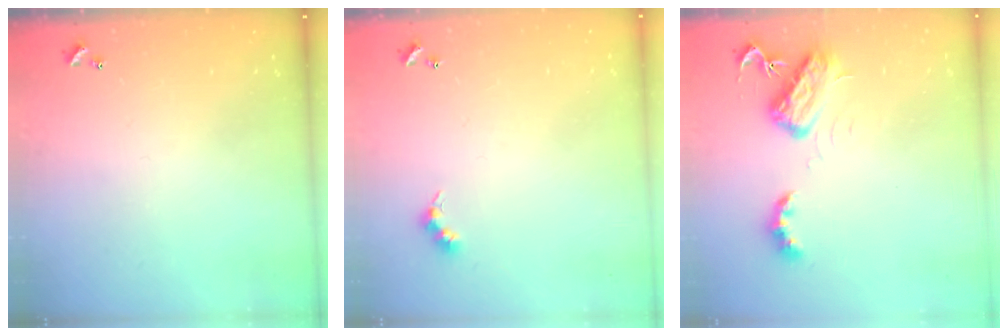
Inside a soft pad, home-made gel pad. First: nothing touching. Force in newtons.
{"total": 3.9, "press": 3.8, "slide": 0.6}
{"total": 5.9, "press": 5.9, "slide": 0.7}